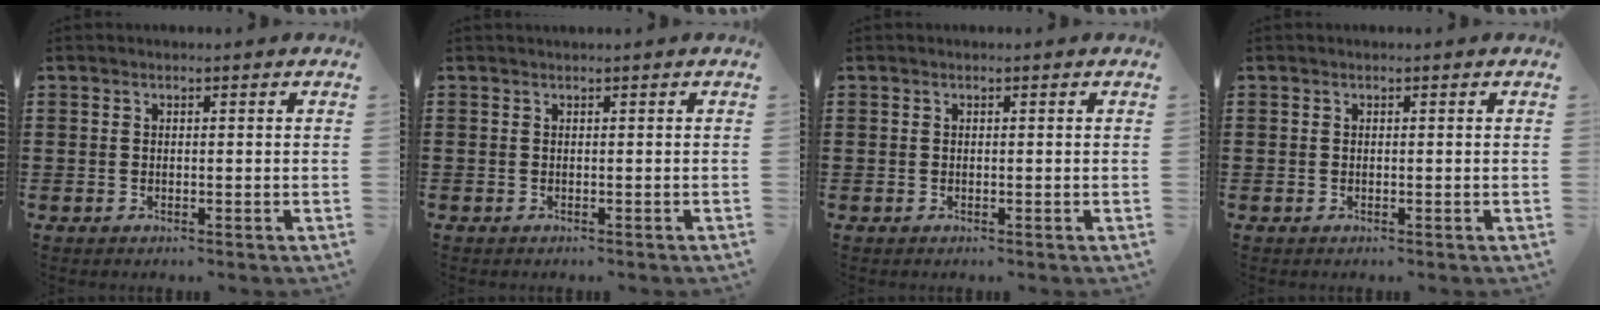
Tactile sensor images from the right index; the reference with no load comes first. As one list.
[{"total": 0.0}, {"total": 0.0}, {"total": 0.0}]